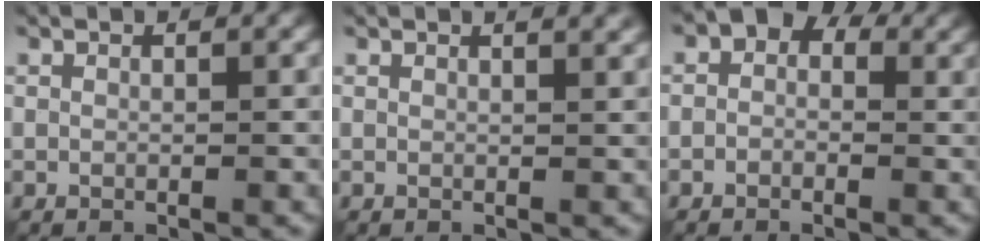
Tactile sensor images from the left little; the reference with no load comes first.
{"total": 3.4, "force": [2.4, 1.5, 1.9], "torque": [-0.002, 0.022, 0.010]}
{"total": 5.1, "force": [1.5, 4.0, 2.7], "torque": [-0.013, 0.017, -0.020]}